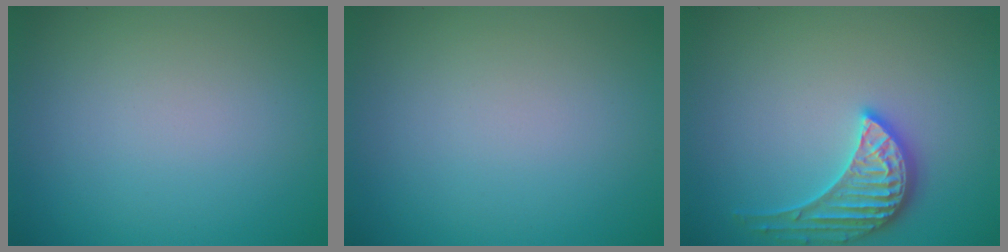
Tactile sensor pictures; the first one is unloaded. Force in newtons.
{"total": 0.0}
{"total": 3.3, "press": 3.3, "slide": 0.4}